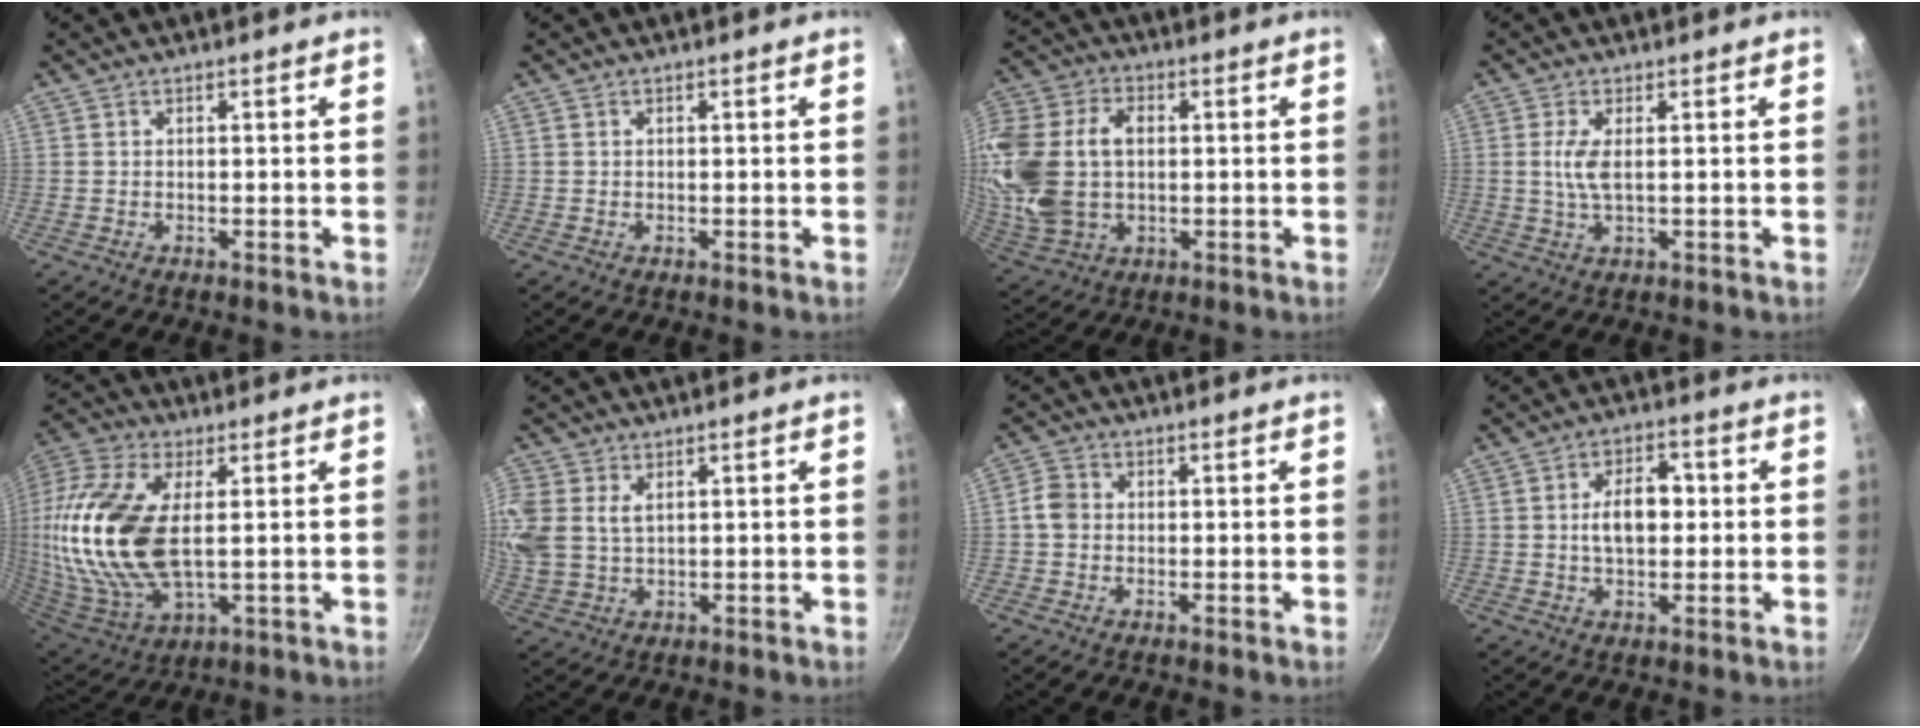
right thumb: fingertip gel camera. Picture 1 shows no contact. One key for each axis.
{"total": 0.0}
{"total": 20.2, "fx": 1.5, "fy": 14.1, "fz": 14.4, "tx": -0.302, "ty": 0.020, "tz": 0.035}
{"total": 4.3, "fx": 0.5, "fy": 1.5, "fz": 4.0, "tx": -0.091, "ty": -0.001, "tz": 0.011}
{"total": 23.2, "fx": 2.6, "fy": 12.0, "fz": 19.7, "tx": -0.423, "ty": -0.004, "tz": 0.050}
{"total": 12.2, "fx": 3.4, "fy": 8.9, "fz": 7.6, "tx": -0.191, "ty": 0.017, "tz": 0.074}
{"total": 3.6, "fx": -0.3, "fy": 3.2, "fz": 1.6, "tx": -0.020, "ty": 0.011, "tz": -0.014}
{"total": 8.2, "fx": 0.4, "fy": 5.1, "fz": 6.4, "tx": -0.078, "ty": 0.015, "tz": 0.000}